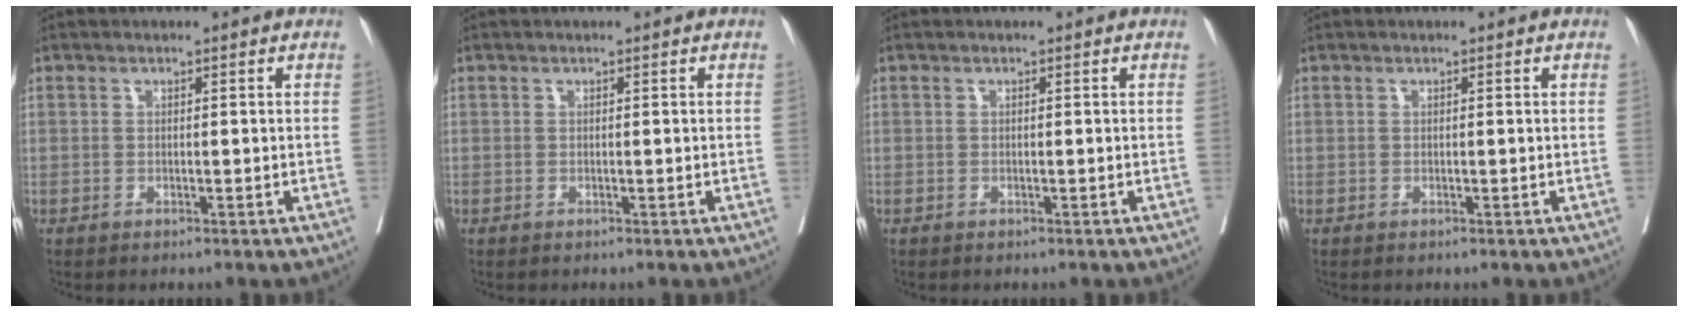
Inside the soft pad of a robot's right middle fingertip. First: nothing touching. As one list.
[{"total": 0.0}, {"total": 0.0}, {"total": 0.0}]